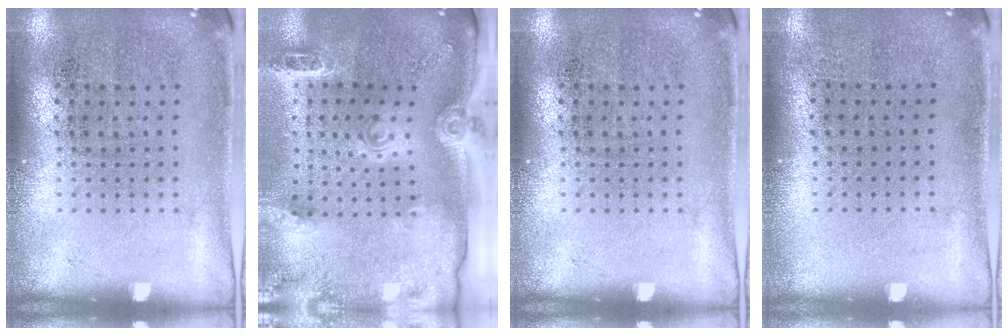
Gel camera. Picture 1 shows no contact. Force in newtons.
{"total": 2.9, "press": 2.0, "slide": 2.1}
{"total": 0.0}
{"total": 0.0}